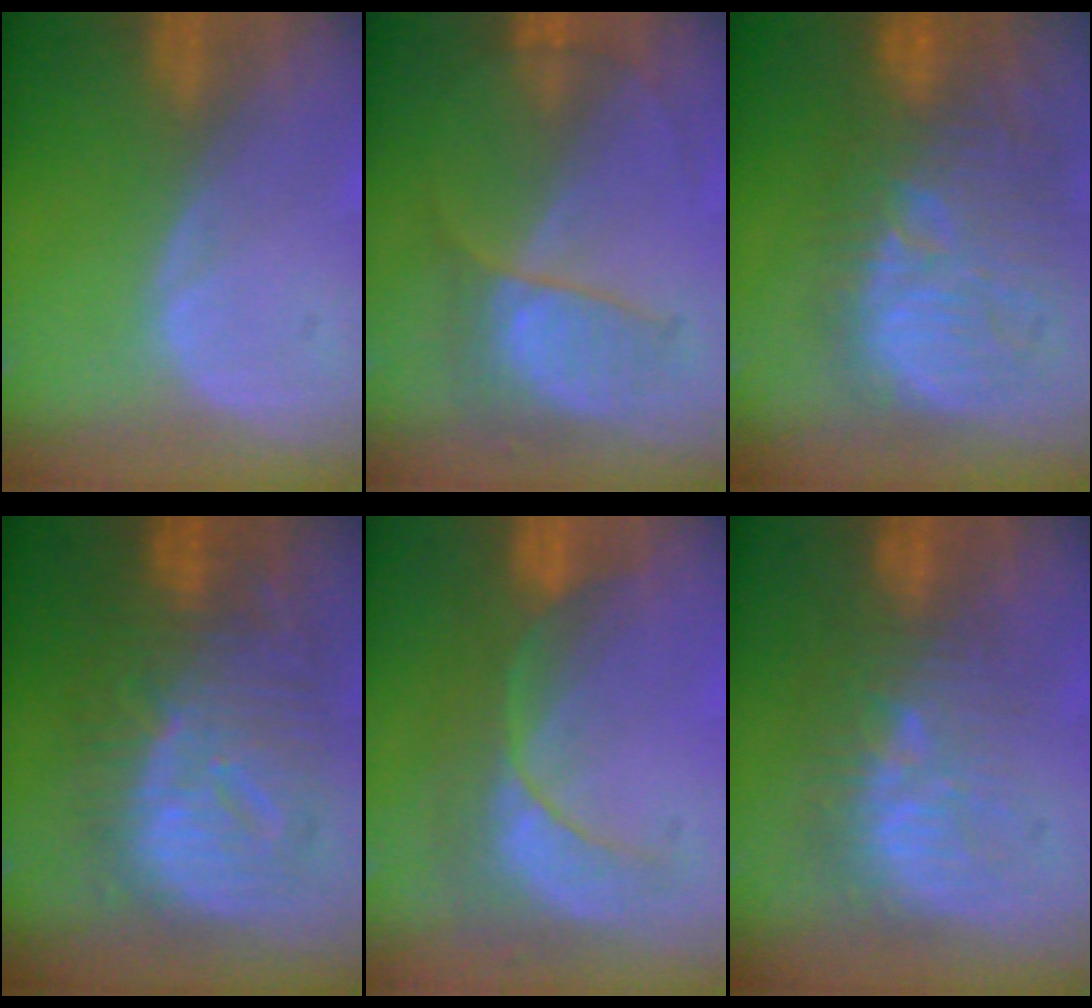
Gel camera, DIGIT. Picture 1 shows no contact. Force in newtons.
{"total": 5.8, "press": 5.7, "slide": 1.4}
{"total": 12.2, "press": 11.7, "slide": 3.6}
{"total": 12.5, "press": 12.4, "slide": 1.1}
{"total": 8.9, "press": 7.8, "slide": 4.2}
{"total": 9.2, "press": 8.8, "slide": 2.9}